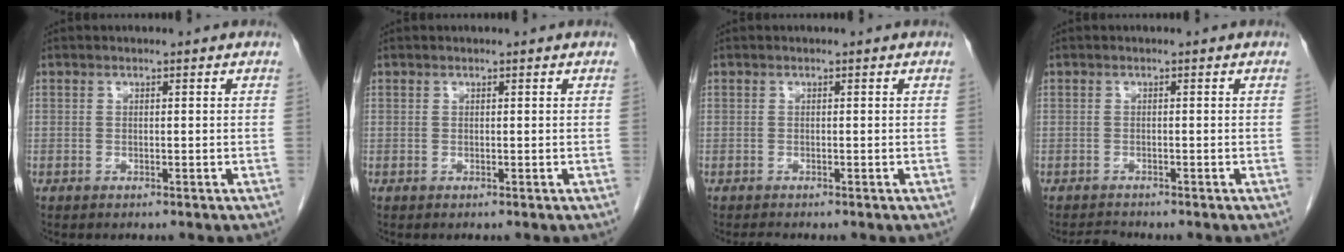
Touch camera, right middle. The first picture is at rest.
{"total": 0.0}
{"total": 0.7, "force": [-0.7, 0.0, 0.2], "torque": [-0.009, -0.004, -0.011]}
{"total": 1.3, "force": [-1.3, 0.0, 0.0], "torque": [-0.003, -0.008, -0.020]}